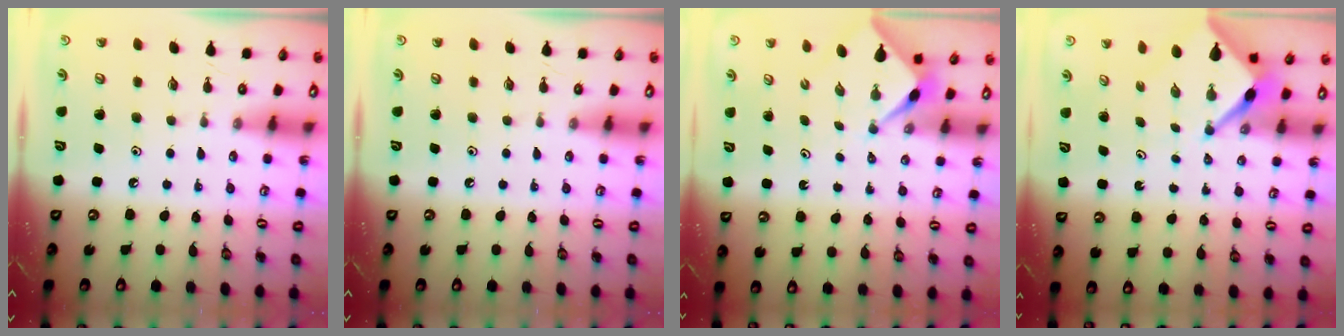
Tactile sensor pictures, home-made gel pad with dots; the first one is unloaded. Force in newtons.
{"total": 0.0}
{"total": 2.2, "press": 2.2, "slide": 0.2}
{"total": 4.2, "press": 4.2, "slide": 0.2}